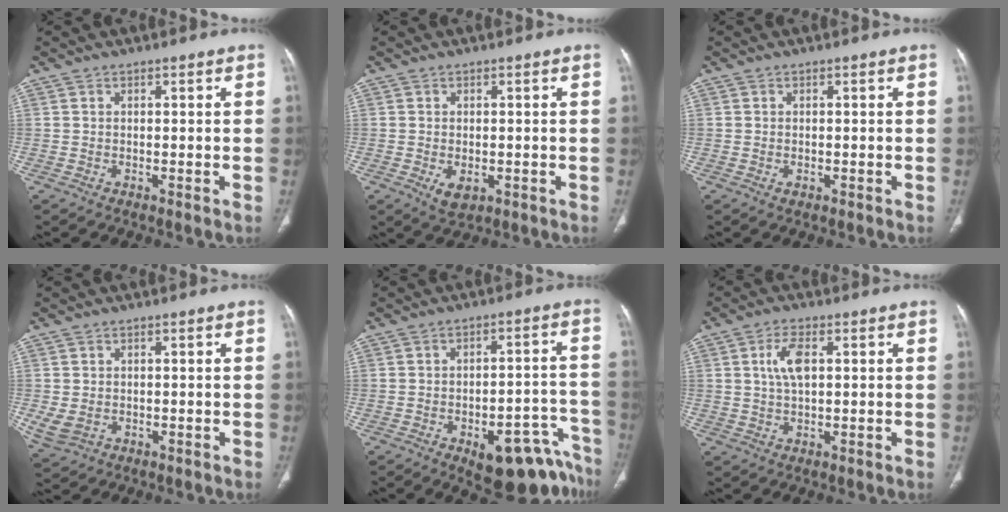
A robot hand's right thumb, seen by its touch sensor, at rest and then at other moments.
{"total": 3.5, "force": [-1.1, 2.1, 2.6], "torque": [-0.039, -0.002, -0.006]}
{"total": 0.7, "force": [-0.3, 0.4, 0.5], "torque": [-0.011, 0.002, 0.000]}
{"total": 4.0, "force": [-0.5, 3.1, 2.4], "torque": [-0.056, -0.001, 0.005]}
{"total": 15.5, "force": [-9.7, 6.8, 9.9], "torque": [-0.048, 0.087, -0.121]}
{"total": 5.2, "force": [1.2, 2.4, 4.4], "torque": [-0.091, 0.002, 0.023]}